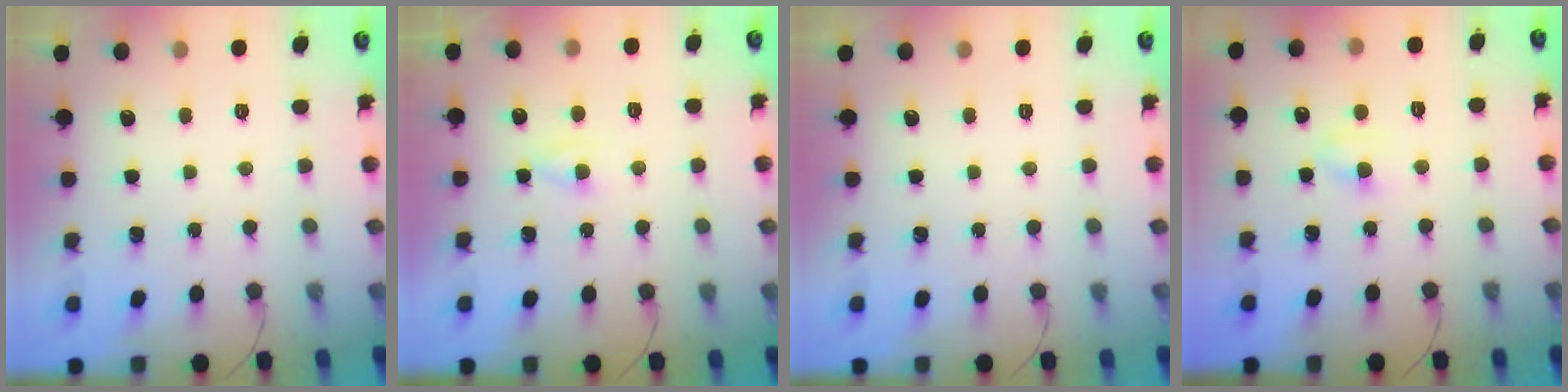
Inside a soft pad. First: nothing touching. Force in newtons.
{"total": 1.6, "press": 1.4, "slide": 0.8}
{"total": 0.0}
{"total": 3.5, "press": 3.3, "slide": 1.1}